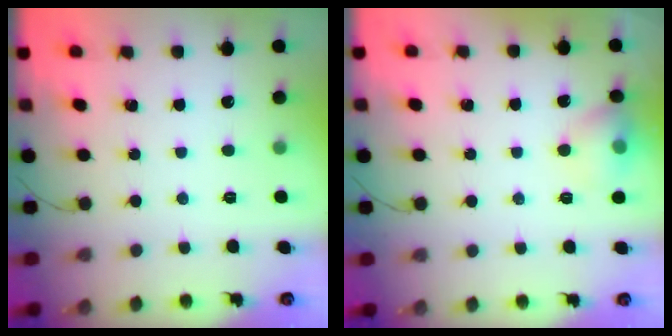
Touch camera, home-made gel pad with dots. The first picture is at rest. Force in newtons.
{"total": 8.1, "press": 8.0, "slide": 1.5}